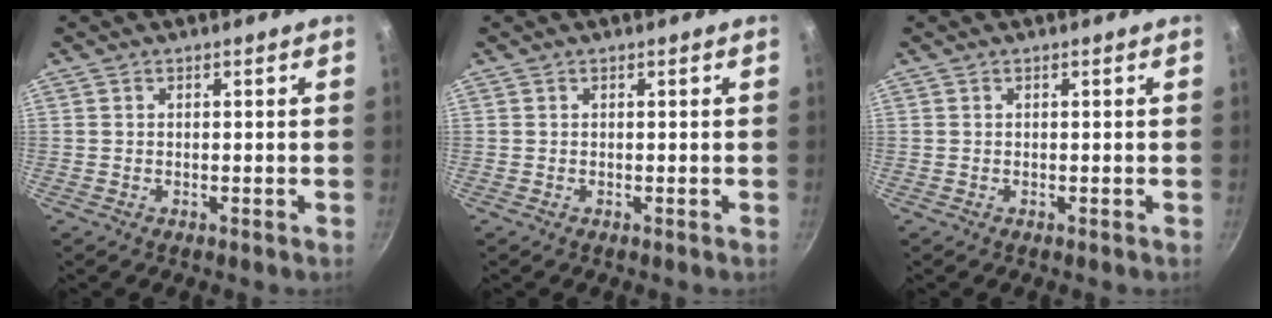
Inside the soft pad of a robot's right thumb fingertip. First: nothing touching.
{"total": 0.0}
{"total": 0.0}